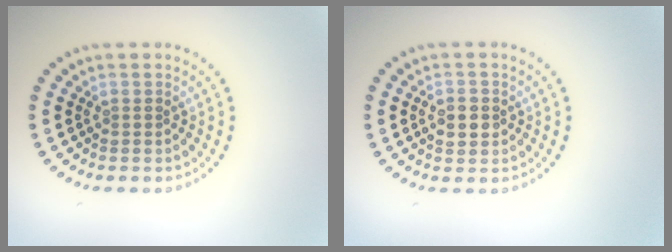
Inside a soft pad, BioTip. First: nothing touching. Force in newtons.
{"total": 2.5, "press": 2.5, "slide": 0.2}